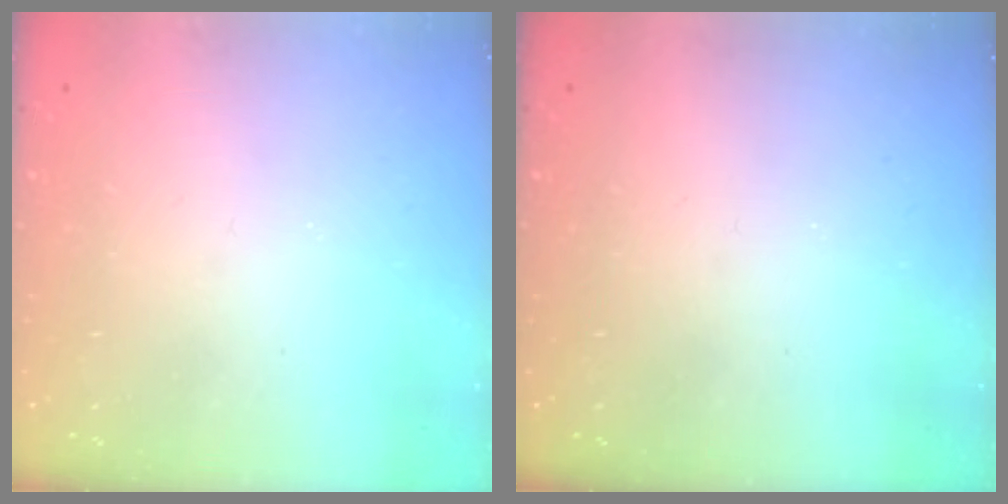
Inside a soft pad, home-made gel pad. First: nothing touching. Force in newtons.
{"total": 0.0}